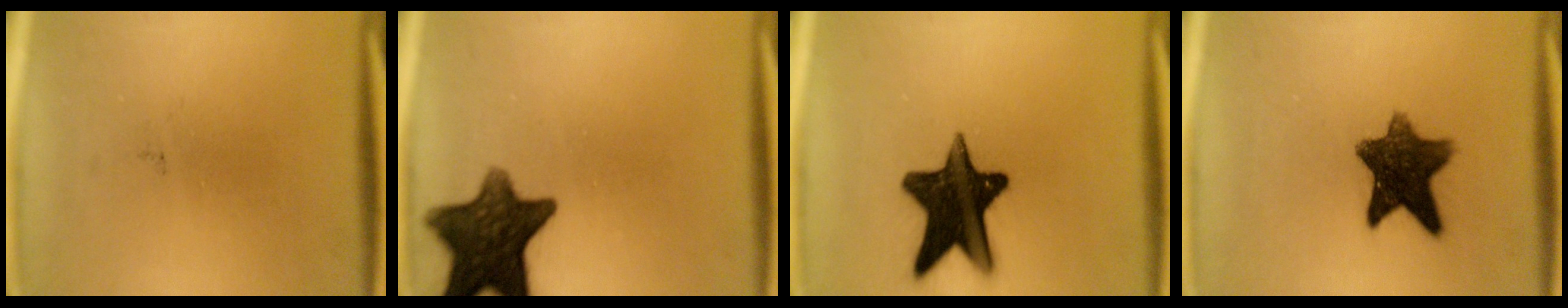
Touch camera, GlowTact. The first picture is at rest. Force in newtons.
{"total": 12.8}
{"total": 16.5}
{"total": 10.5}